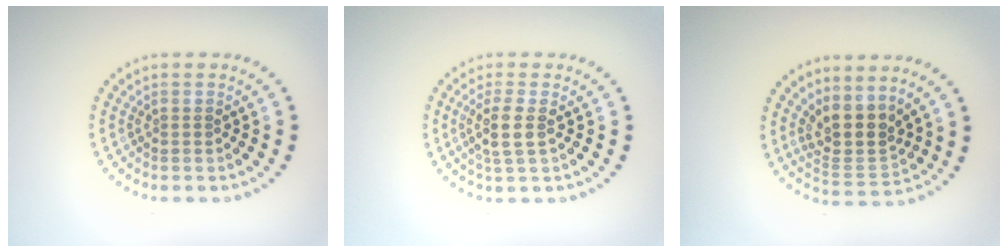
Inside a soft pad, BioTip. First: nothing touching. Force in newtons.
{"total": 2.4, "press": 2.0, "slide": 1.3}
{"total": 3.7, "press": 2.8, "slide": 2.3}